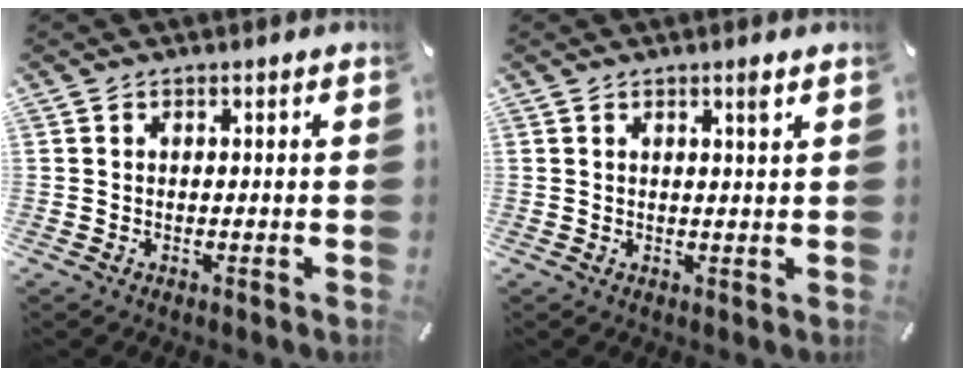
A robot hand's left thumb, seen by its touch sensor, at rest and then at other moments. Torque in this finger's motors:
{"motor_torque": [0.23, 0.17, -0.03, 0.00, 0.11]}